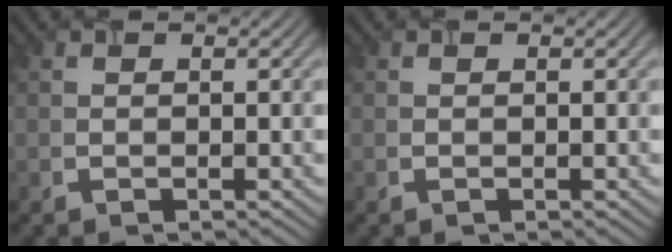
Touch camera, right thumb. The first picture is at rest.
{"total": 0.0}